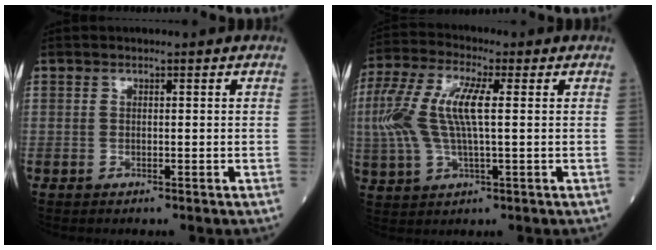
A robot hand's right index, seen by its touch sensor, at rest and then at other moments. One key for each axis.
{"total": 12.1, "fx": 1.4, "fy": 3.7, "fz": 11.5, "tx": -0.270, "ty": 0.018, "tz": 0.027}